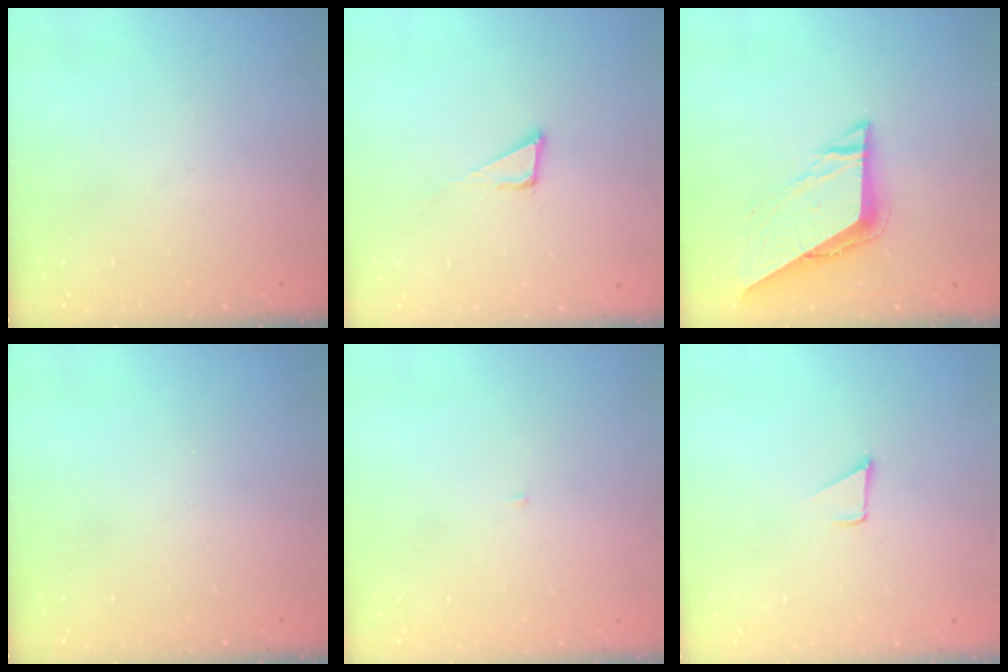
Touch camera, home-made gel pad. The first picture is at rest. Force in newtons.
{"total": 3.8, "press": 3.8, "slide": 0.2}
{"total": 7.8, "press": 7.8, "slide": 0.4}
{"total": 0.0}
{"total": 2.1, "press": 2.1, "slide": 0.2}
{"total": 2.3, "press": 2.3, "slide": 0.2}